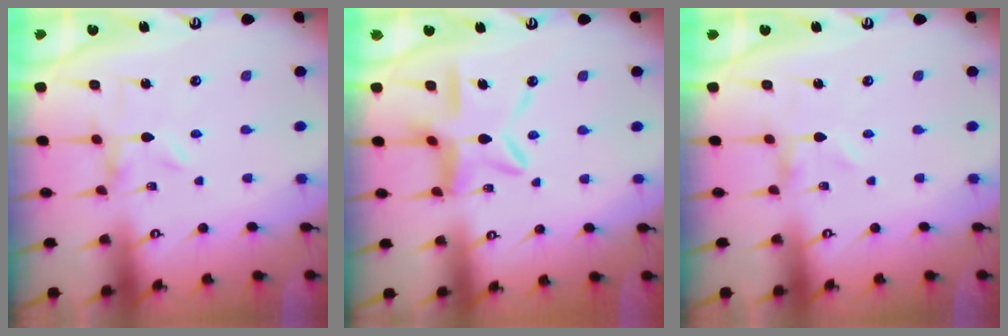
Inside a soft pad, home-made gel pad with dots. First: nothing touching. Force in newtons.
{"total": 12.7, "press": 12.6, "slide": 1.3}
{"total": 0.0}